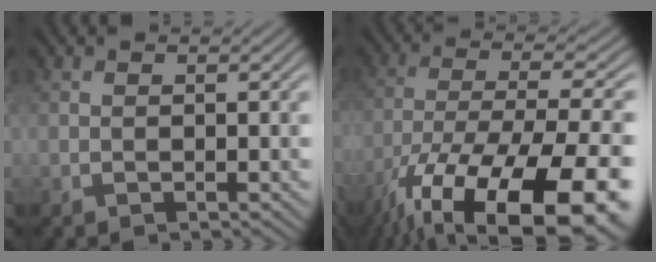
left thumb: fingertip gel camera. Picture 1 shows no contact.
{"total": 19.0, "force": [-12.0, 7.1, 12.9], "torque": [-0.216, -0.047, -0.169]}